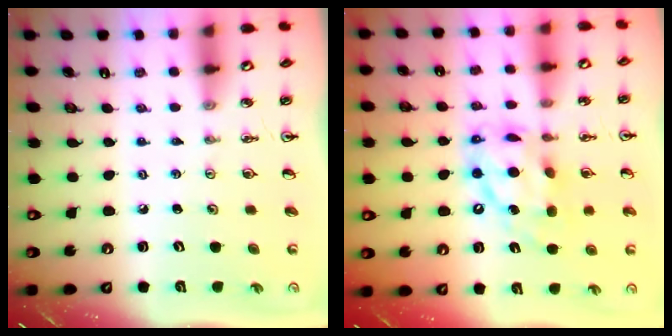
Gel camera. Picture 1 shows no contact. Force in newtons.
{"total": 13.4, "press": 13.3, "slide": 1.4}